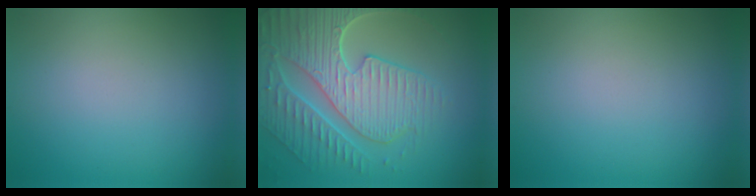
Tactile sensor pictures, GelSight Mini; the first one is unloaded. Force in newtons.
{"total": 8.5, "press": 6.1, "slide": 5.9}
{"total": 0.0}